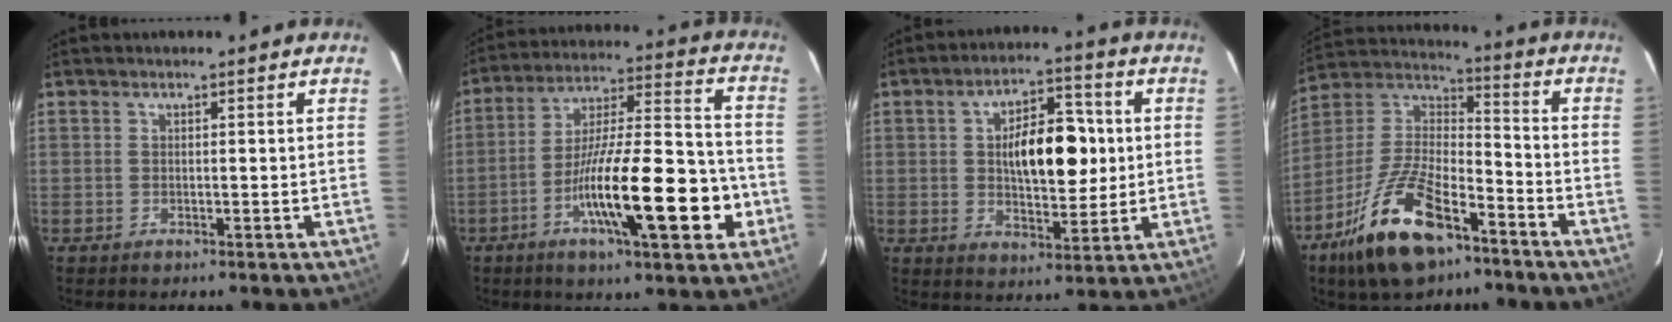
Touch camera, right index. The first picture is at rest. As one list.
[{"total": 19.2, "force": [-6.6, 3.1, 17.7], "torque": [-0.294, 0.006, -0.101]}, {"total": 11.7, "force": [1.3, 4.9, 10.6], "torque": [-0.168, 0.017, 0.026]}, {"total": 17.4, "force": [-10.6, 6.0, 12.4], "torque": [-0.258, -0.003, -0.197]}]